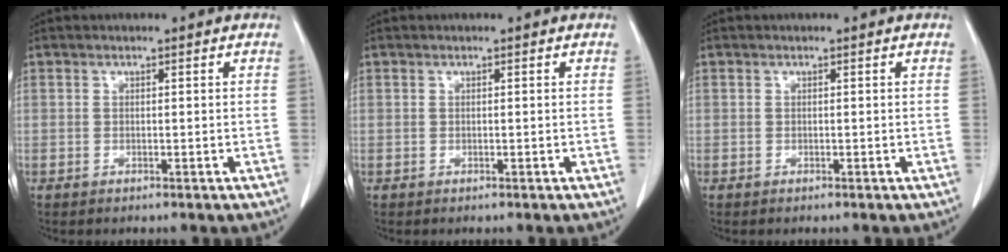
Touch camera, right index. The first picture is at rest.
{"total": 0.0}
{"total": 0.0}